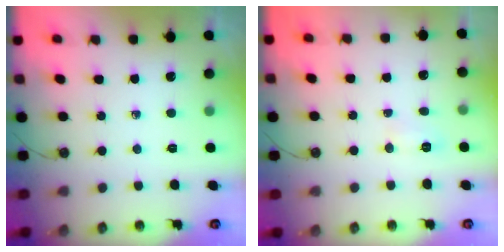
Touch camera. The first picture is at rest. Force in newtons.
{"total": 5.6, "press": 4.9, "slide": 2.7}